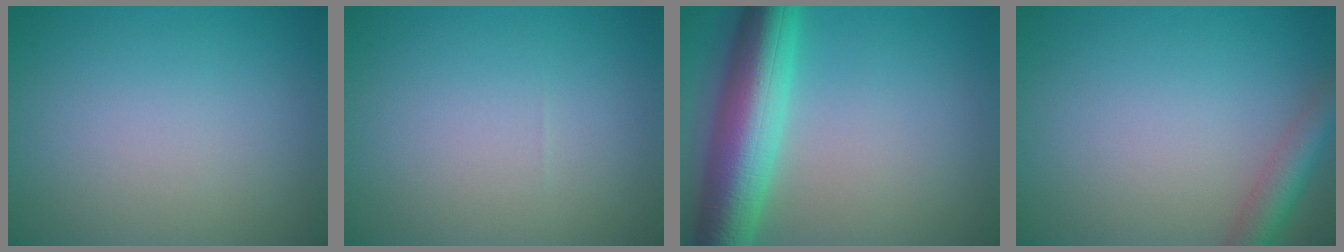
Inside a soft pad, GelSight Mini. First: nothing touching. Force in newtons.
{"total": 0.0}
{"total": 9.3, "press": 9.3, "slide": 0.1}
{"total": 3.5, "press": 3.5, "slide": 0.2}